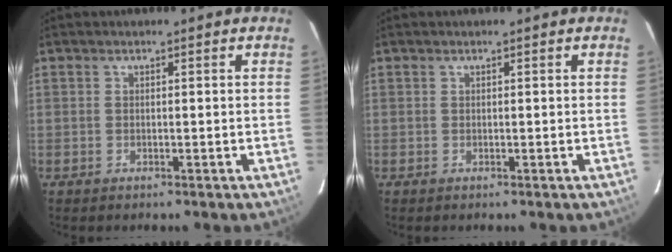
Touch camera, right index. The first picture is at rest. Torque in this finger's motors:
{"motor_torque": [0.25, -0.03, 0.05, 0.02]}